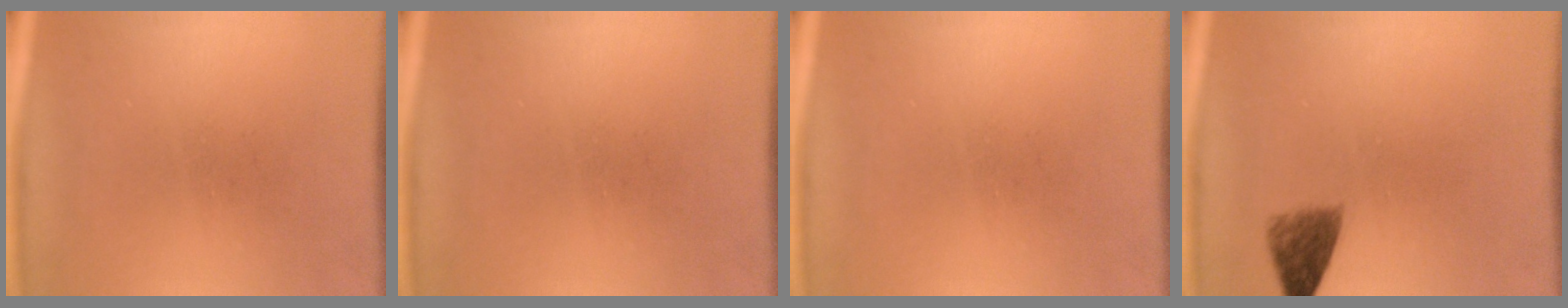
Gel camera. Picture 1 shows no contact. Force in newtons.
{"total": 0.0}
{"total": 0.0}
{"total": 3.4}